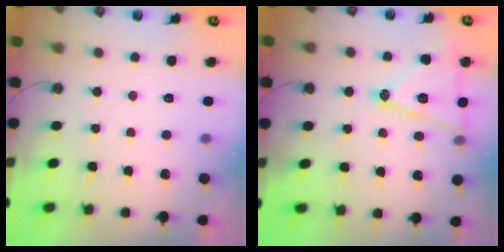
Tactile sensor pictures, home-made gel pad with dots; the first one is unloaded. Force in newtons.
{"total": 14.0, "press": 13.5, "slide": 3.7}